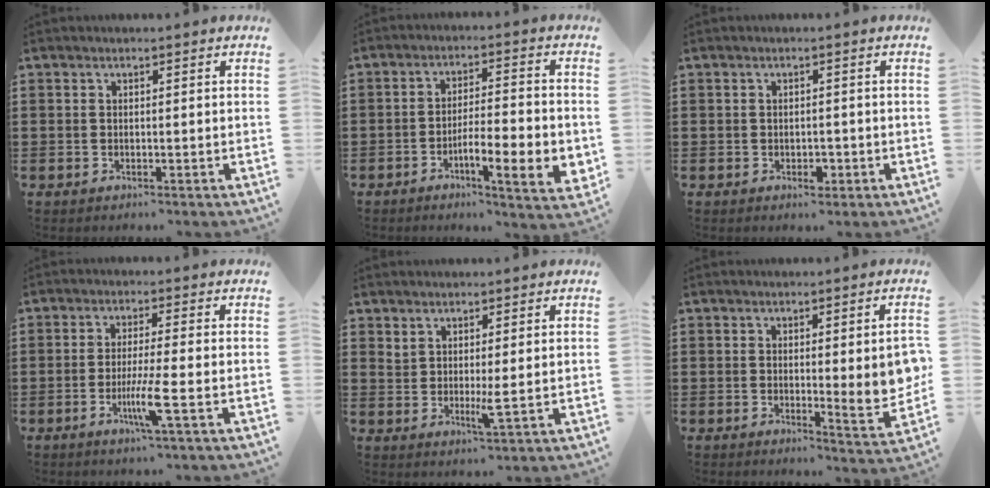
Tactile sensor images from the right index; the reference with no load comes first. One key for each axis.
{"total": 8.2, "fx": -3.1, "fy": 1.6, "fz": 7.4, "tx": -0.120, "ty": -0.006, "tz": -0.055}
{"total": 1.9, "fx": -0.6, "fy": 1.1, "fz": 1.4, "tx": -0.026, "ty": 0.000, "tz": -0.012}
{"total": 6.0, "fx": -2.1, "fy": -0.2, "fz": 5.7, "tx": -0.108, "ty": -0.022, "tz": -0.039}
{"total": 3.2, "fx": 1.0, "fy": 0.2, "fz": 3.0, "tx": -0.057, "ty": -0.007, "tz": 0.018}
{"total": 6.0, "fx": 0.4, "fy": 1.1, "fz": 5.9, "tx": -0.079, "ty": -0.015, "tz": 0.005}